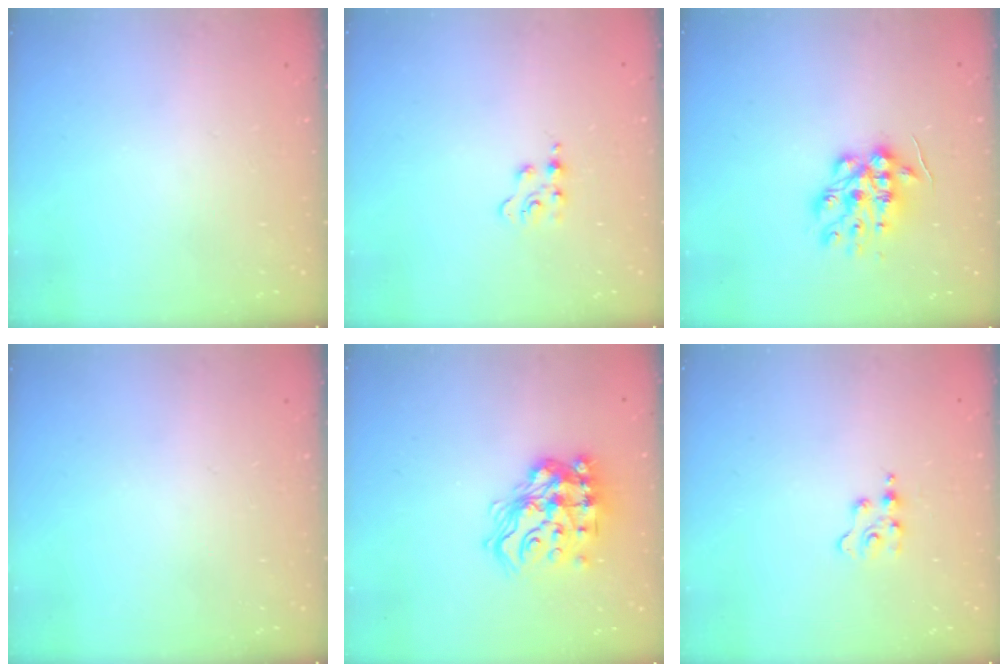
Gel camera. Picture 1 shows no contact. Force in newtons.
{"total": 3.5, "press": 3.5, "slide": 0.6}
{"total": 13.3, "press": 13.3, "slide": 0.3}
{"total": 0.0}
{"total": 16.9, "press": 16.7, "slide": 2.8}
{"total": 2.5, "press": 2.5, "slide": 0.4}